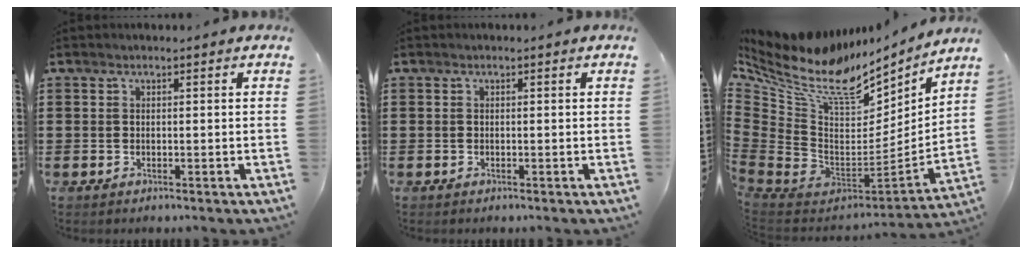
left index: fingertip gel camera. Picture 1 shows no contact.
{"total": 0.0}
{"total": 12.4, "force": [8.0, 5.7, 7.5], "torque": [-0.174, -0.067, 0.135]}